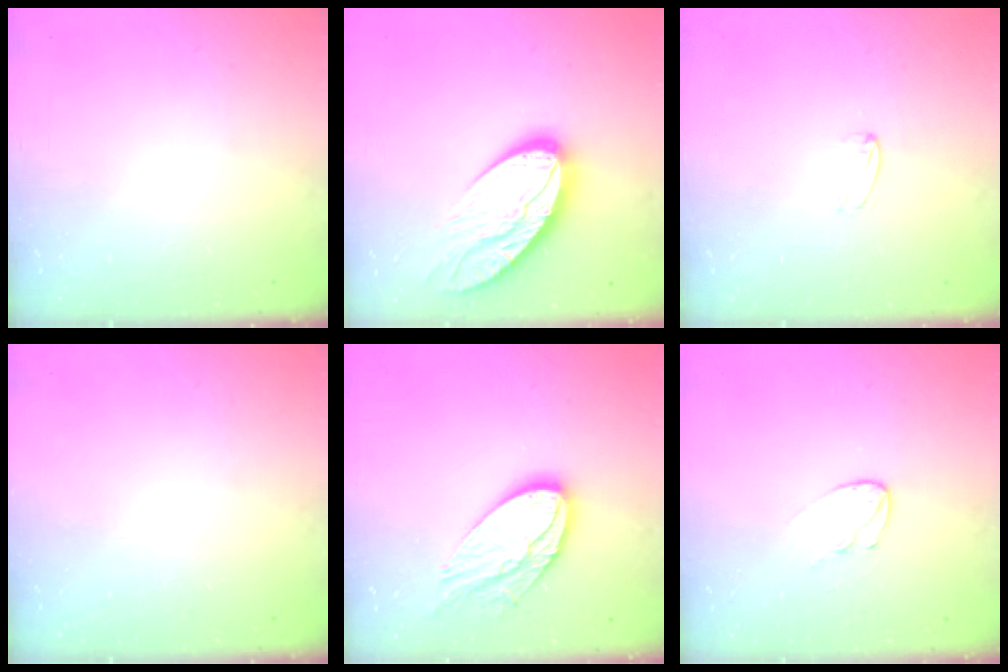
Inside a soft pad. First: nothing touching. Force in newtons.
{"total": 16.6, "press": 16.6, "slide": 1.2}
{"total": 3.6, "press": 3.6, "slide": 0.3}
{"total": 0.0}
{"total": 15.6, "press": 15.6, "slide": 1.2}
{"total": 5.1, "press": 5.1, "slide": 0.4}